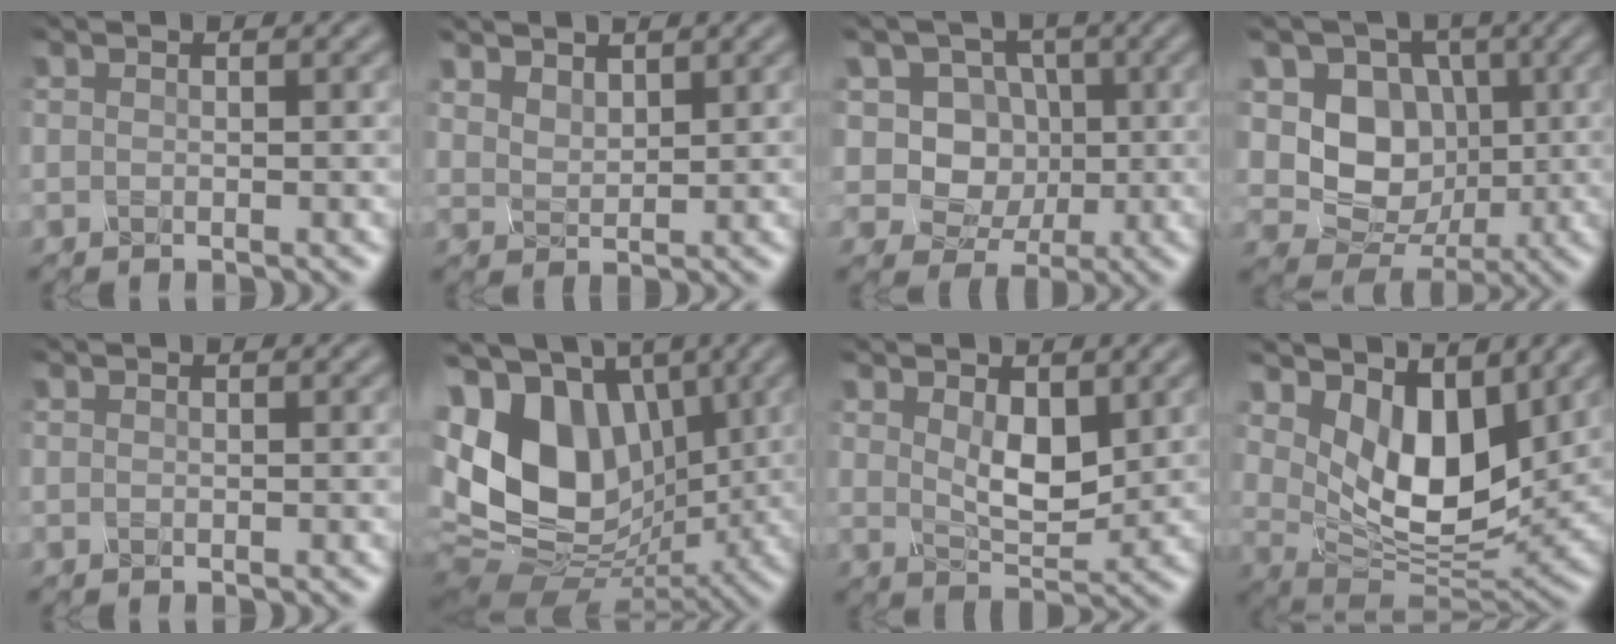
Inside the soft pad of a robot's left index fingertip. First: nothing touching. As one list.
[{"total": 1.7, "force": [1.7, 0.4, 0.2], "torque": [-0.014, 0.004, 0.051]}, {"total": 6.1, "force": [1.0, 5.7, 2.2], "torque": [-0.035, 0.013, 0.015]}, {"total": 5.8, "force": [0.2, 5.1, 2.8], "torque": [-0.050, -0.004, 0.004]}, {"total": 0.0}, {"total": 14.4, "force": [1.5, 10.1, 10.1], "torque": [-0.220, 0.001, 0.038]}, {"total": 3.1, "force": [0.9, 1.3, 2.7], "torque": [-0.062, -0.004, 0.033]}, {"total": 6.5, "force": [2.7, 3.6, 4.7], "torque": [-0.094, -0.023, 0.054]}]